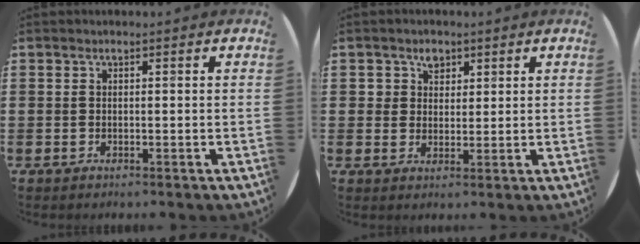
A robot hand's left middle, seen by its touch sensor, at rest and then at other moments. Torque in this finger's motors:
{"motor_torque": [0.05, 0.02, 0.01, 0.00]}